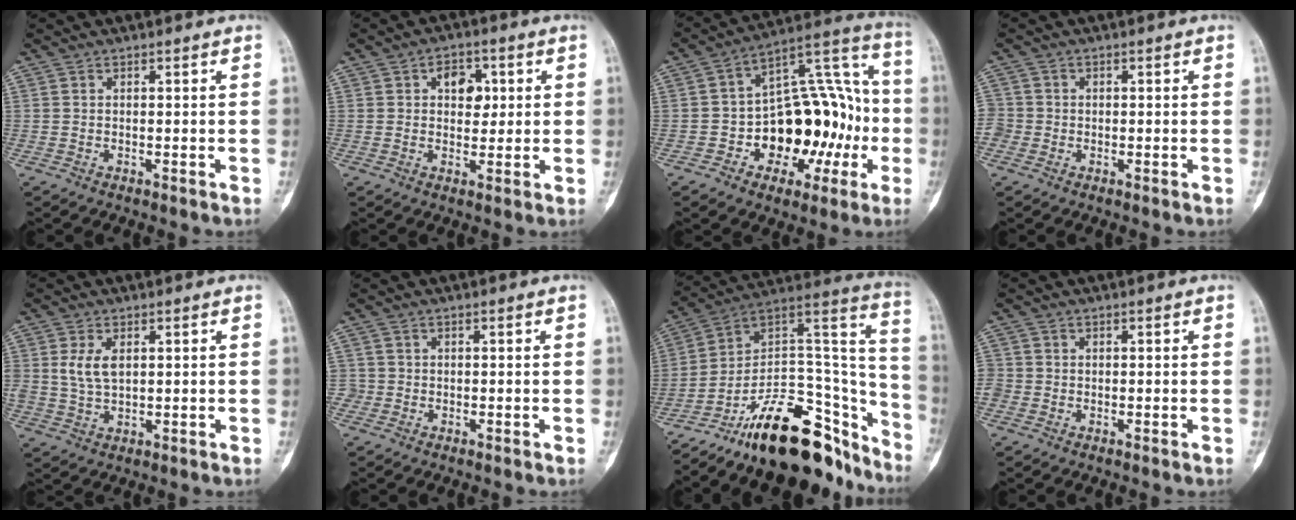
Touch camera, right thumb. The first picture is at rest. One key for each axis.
{"total": 5.7, "fx": 1.4, "fy": 4.0, "fz": 3.7, "tx": -0.025, "ty": 0.000, "tz": 0.019}
{"total": 22.4, "fx": -4.2, "fy": 14.0, "fz": 16.9, "tx": -0.190, "ty": 0.056, "tz": -0.052}
{"total": 2.9, "fx": -0.9, "fy": 2.7, "fz": 0.6, "tx": -0.004, "ty": 0.010, "tz": -0.024}
{"total": 5.1, "fx": 1.1, "fy": 2.8, "fz": 4.1, "tx": -0.081, "ty": -0.002, "tz": 0.026}
{"total": 1.4, "fx": -0.6, "fy": 1.3, "fz": -0.1, "tx": 0.011, "ty": 0.007, "tz": -0.018}
{"total": 26.5, "fx": -19.0, "fy": 11.3, "fz": 14.6, "tx": -0.125, "ty": 0.127, "tz": -0.296}
{"total": 2.2, "fx": -0.7, "fy": 2.0, "fz": 0.7, "tx": -0.007, "ty": 0.006, "tz": -0.018}